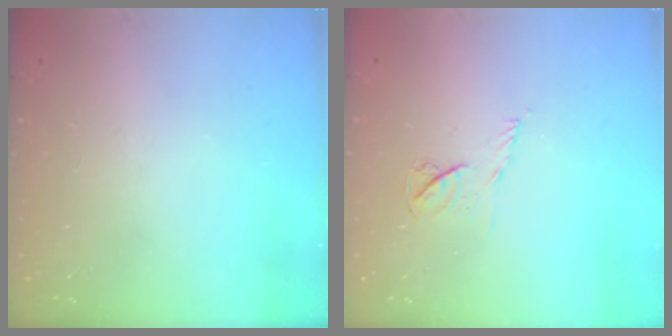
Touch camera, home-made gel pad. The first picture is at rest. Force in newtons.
{"total": 5.4, "press": 5.3, "slide": 0.7}